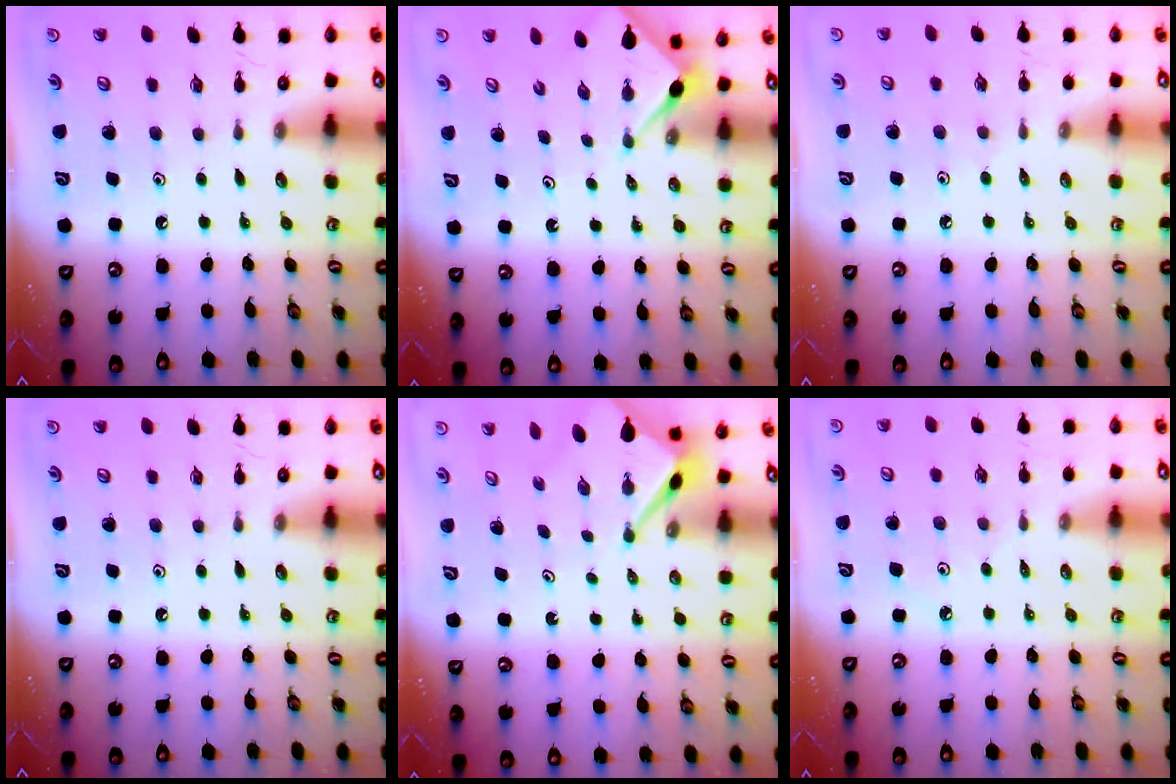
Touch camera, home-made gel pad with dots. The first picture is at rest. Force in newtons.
{"total": 2.8, "press": 2.7, "slide": 0.5}
{"total": 2.6, "press": 2.5, "slide": 0.6}
{"total": 0.0}
{"total": 3.2, "press": 3.2, "slide": 0.2}
{"total": 2.3, "press": 2.2, "slide": 0.5}